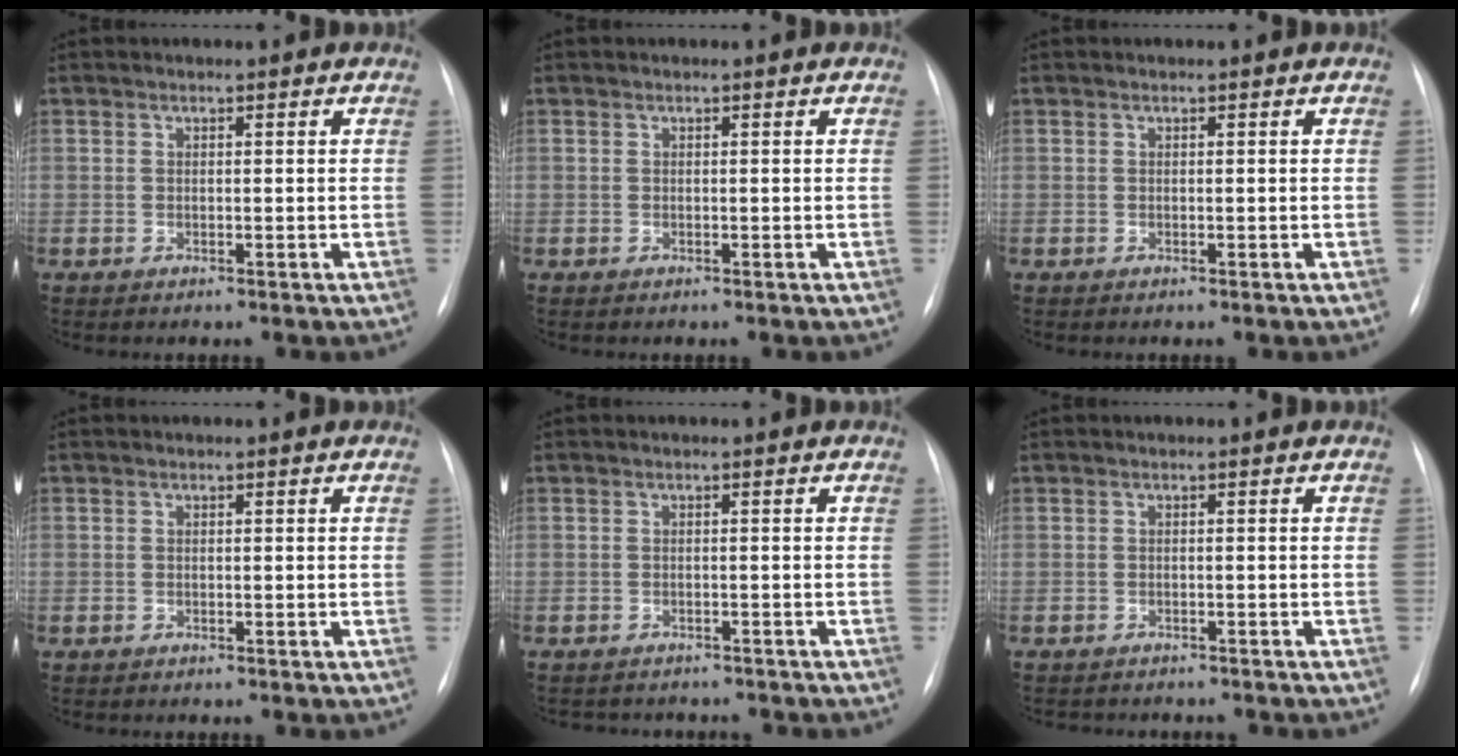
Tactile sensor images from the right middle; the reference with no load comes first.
{"total": 0.0}
{"total": 0.0}
{"total": 0.0}
{"total": 5.7, "force": [-5.2, 2.1, 1.2], "torque": [-0.014, 0.004, -0.056]}
{"total": 4.8, "force": [-4.3, 1.6, 1.3], "torque": [-0.016, -0.001, -0.048]}